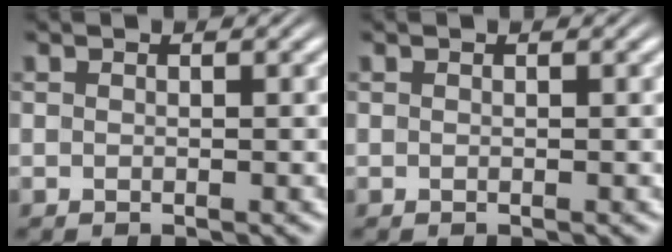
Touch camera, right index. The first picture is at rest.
{"total": 0.0}